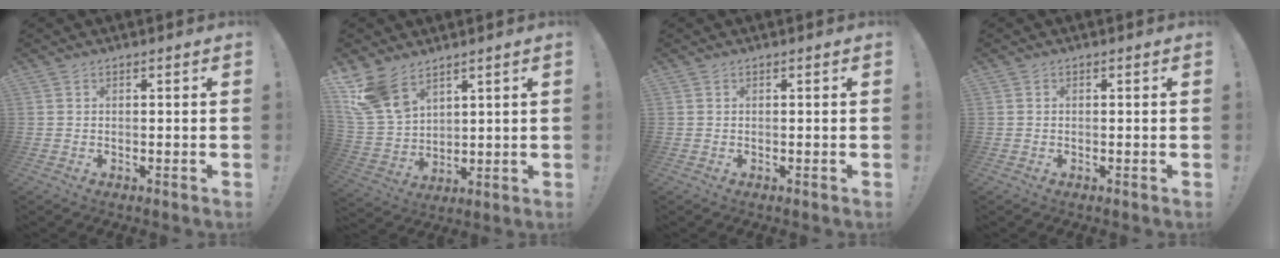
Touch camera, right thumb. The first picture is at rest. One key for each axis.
{"total": 13.1, "fx": 8.7, "fy": 7.6, "fz": 6.2, "tx": -0.136, "ty": -0.046, "tz": 0.173}
{"total": 0.0}
{"total": 0.0}